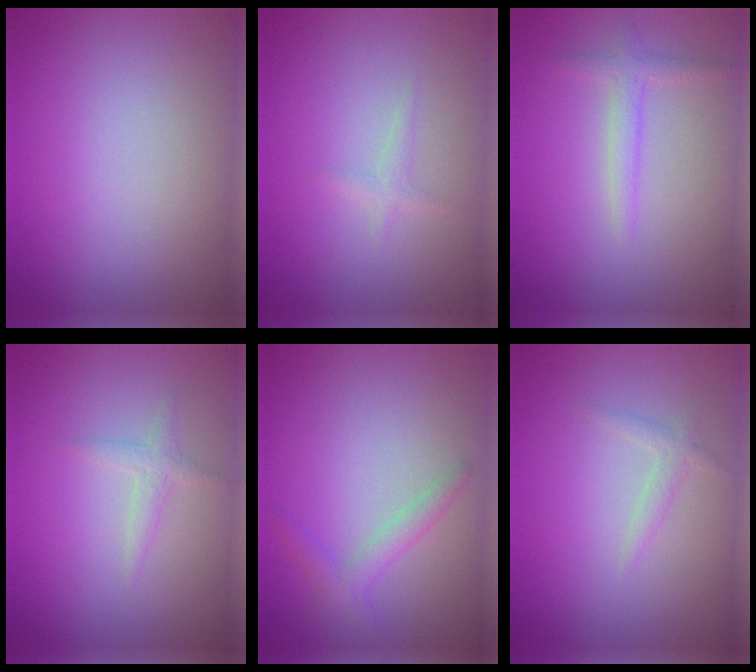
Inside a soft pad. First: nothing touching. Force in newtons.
{"total": 0.9, "press": 0.8, "slide": 0.0}
{"total": 1.8, "press": 1.8, "slide": 0.1}
{"total": 1.2, "press": 1.2, "slide": 0.0}
{"total": 1.9, "press": 1.9, "slide": 0.0}
{"total": 1.1, "press": 1.1, "slide": 0.0}